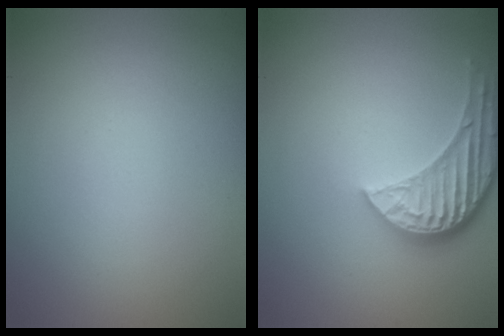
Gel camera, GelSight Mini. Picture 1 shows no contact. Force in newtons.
{"total": 4.8, "press": 3.7, "slide": 3.0}